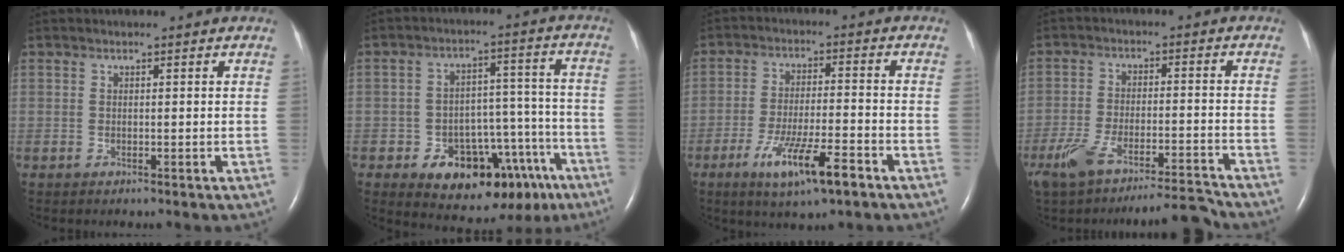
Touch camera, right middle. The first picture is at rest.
{"total": 15.6, "force": [-8.7, 8.3, 9.8], "torque": [-0.108, 0.043, -0.114]}
{"total": 9.9, "force": [-5.5, 1.3, 8.1], "torque": [-0.148, -0.018, -0.092]}
{"total": 10.2, "force": [-8.9, 0.8, 4.8], "torque": [-0.093, 0.008, -0.155]}